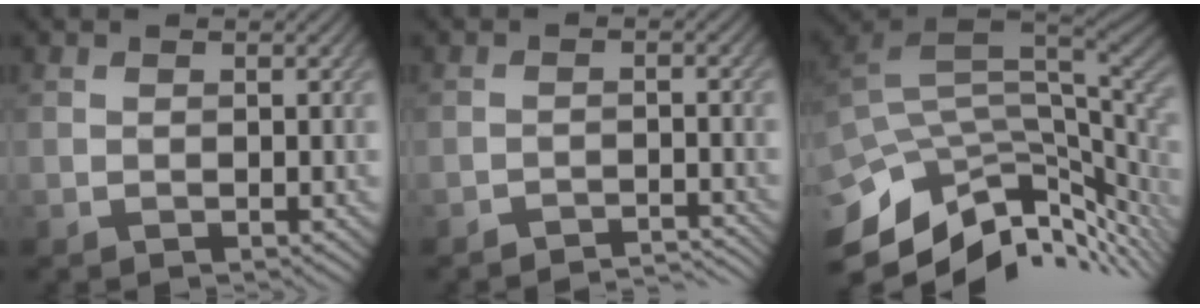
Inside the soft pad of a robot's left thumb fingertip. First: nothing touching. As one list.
[{"total": 3.3, "force": [-3.2, 0.0, 0.7], "torque": [-0.008, 0.009, -0.048]}, {"total": 12.1, "force": [-4.2, 5.8, 9.8], "torque": [-0.206, -0.010, -0.059]}]